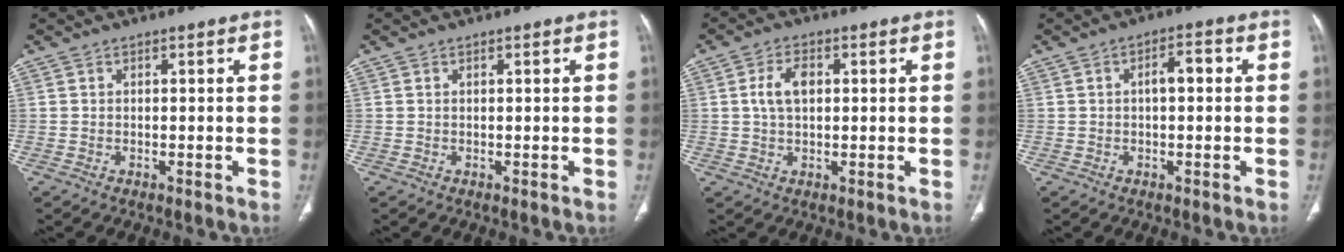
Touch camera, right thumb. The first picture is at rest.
{"total": 0.0}
{"total": 4.9, "force": [0.8, 2.9, 3.9], "torque": [-0.080, 0.009, 0.014]}
{"total": 3.8, "force": [0.2, 1.8, 3.3], "torque": [-0.050, 0.014, -0.001]}